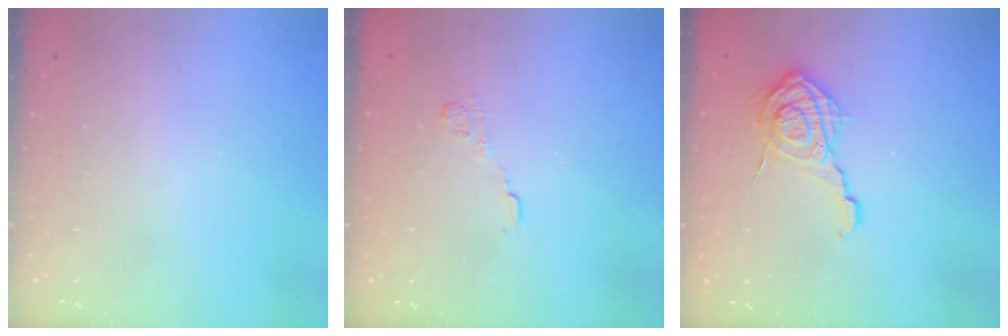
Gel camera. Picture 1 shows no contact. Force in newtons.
{"total": 6.0, "press": 5.9, "slide": 1.0}
{"total": 13.1, "press": 13.1, "slide": 0.8}